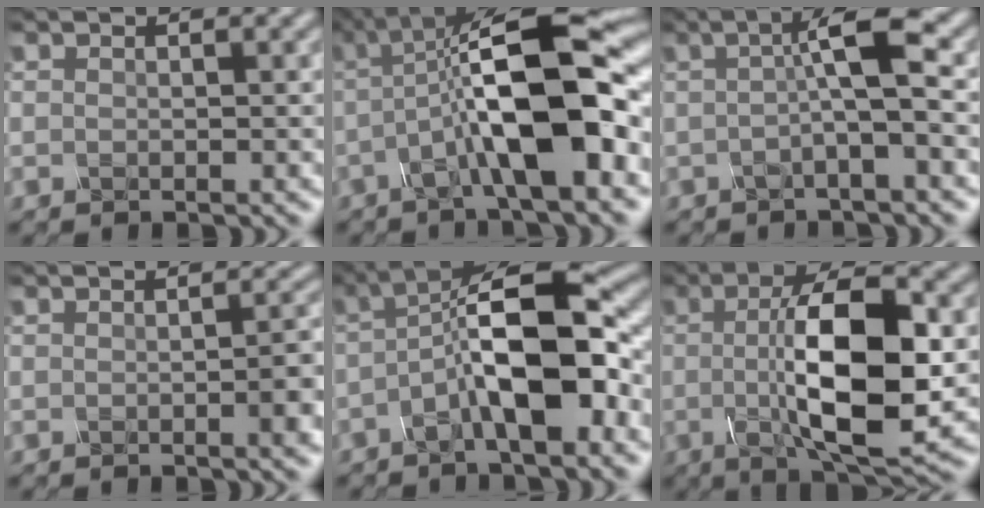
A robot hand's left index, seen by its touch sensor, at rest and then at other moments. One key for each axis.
{"total": 11.8, "fx": -1.8, "fy": 3.2, "fz": 11.2, "tx": -0.180, "ty": 0.019, "tz": -0.037}
{"total": 4.5, "fx": 0.1, "fy": 0.6, "fz": 4.5, "tx": -0.071, "ty": 0.010, "tz": -0.006}
{"total": 2.6, "fx": -0.6, "fy": 0.6, "fz": 2.4, "tx": -0.032, "ty": 0.001, "tz": -0.009}
{"total": 10.0, "fx": -2.0, "fy": 3.3, "fz": 9.2, "tx": -0.156, "ty": 0.025, "tz": -0.044}
{"total": 11.1, "fx": -0.1, "fy": 3.5, "fz": 10.5, "tx": -0.166, "ty": 0.001, "tz": -0.003}